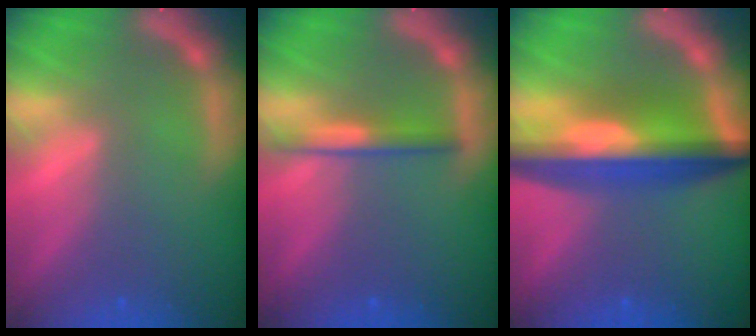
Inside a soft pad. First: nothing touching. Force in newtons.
{"total": 2.5}
{"total": 10.0}